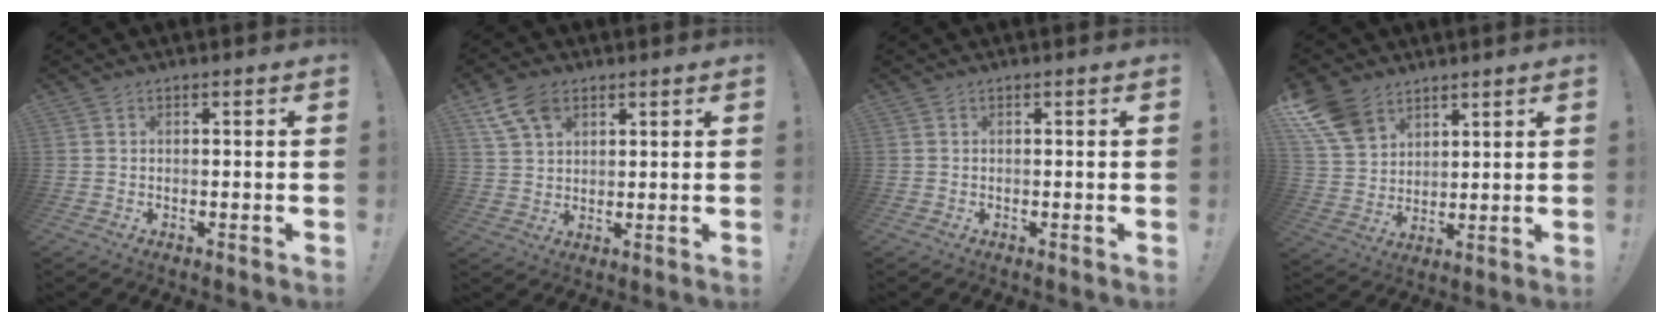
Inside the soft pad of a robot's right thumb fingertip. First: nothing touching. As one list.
[{"total": 8.9, "force": [4.9, 5.5, 4.9], "torque": [-0.094, -0.006, 0.100]}, {"total": 0.0}, {"total": 12.2, "force": [7.7, 7.8, 5.3], "torque": [-0.107, -0.041, 0.155]}]